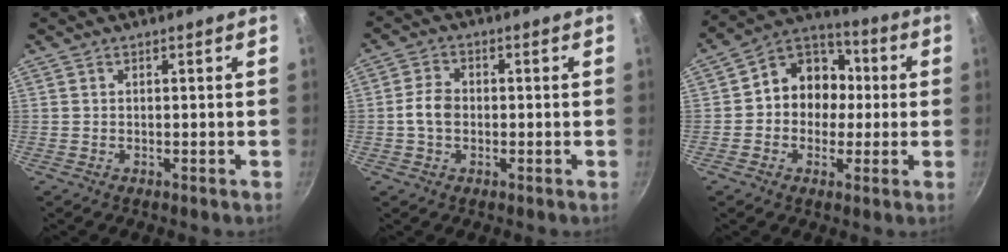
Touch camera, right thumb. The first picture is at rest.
{"total": 4.7, "force": [-0.6, 3.4, 3.1], "torque": [-0.054, 0.018, -0.017]}
{"total": 12.3, "force": [0.1, 10.6, 6.3], "torque": [-0.045, 0.033, -0.022]}